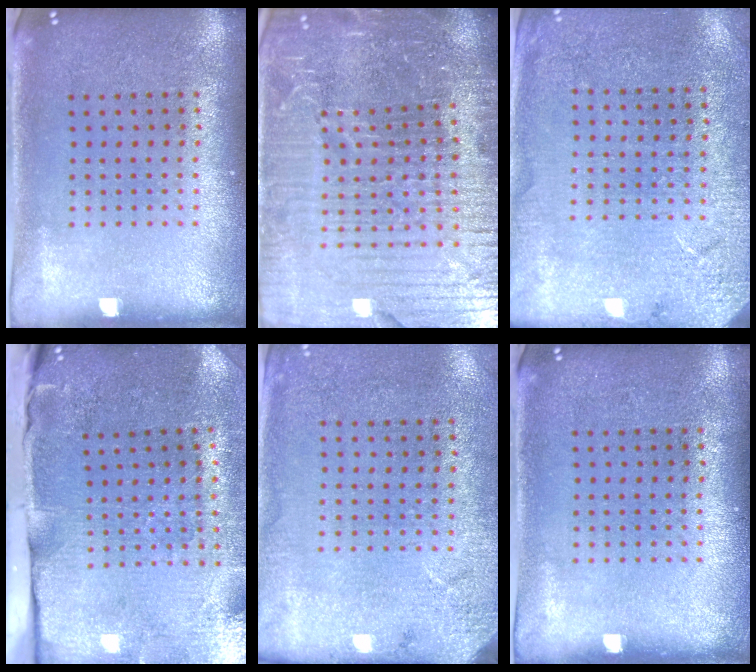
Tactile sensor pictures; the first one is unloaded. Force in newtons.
{"total": 6.9, "press": 6.0, "slide": 3.4}
{"total": 2.6, "press": 2.6, "slide": 0.2}
{"total": 4.8, "press": 3.9, "slide": 2.9}
{"total": 2.7, "press": 2.2, "slide": 1.6}
{"total": 0.0}